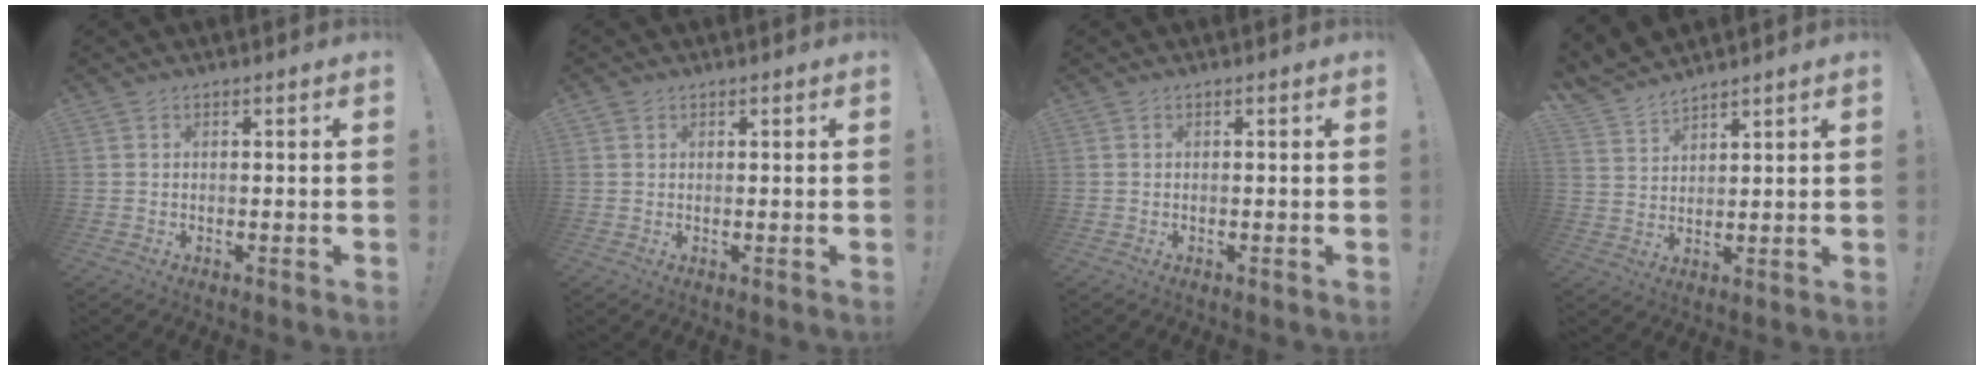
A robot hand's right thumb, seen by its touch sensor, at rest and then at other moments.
{"total": 0.7, "force": [0.4, 0.5, 0.1], "torque": [0.006, -0.002, 0.007]}
{"total": 0.0}
{"total": 6.3, "force": [5.9, 1.8, 1.3], "torque": [-0.038, -0.043, 0.114]}